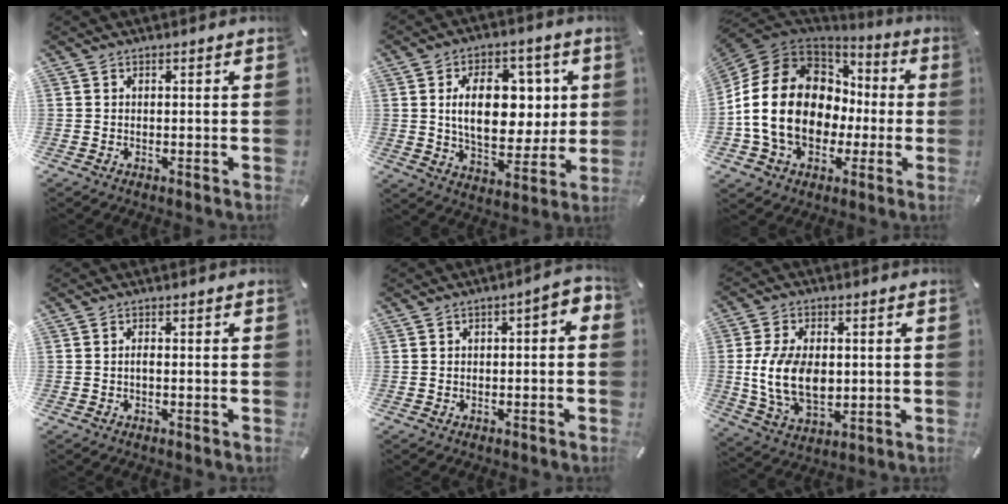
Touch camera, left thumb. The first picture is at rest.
{"total": 16.5, "force": [3.2, 10.6, 12.2], "torque": [-0.191, 0.000, 0.055]}
{"total": 18.8, "force": [-2.2, 14.8, 11.4], "torque": [-0.257, 0.013, -0.036]}
{"total": 1.0, "force": [-0.2, 0.3, 1.0], "torque": [-0.021, 0.000, -0.004]}
{"total": 3.9, "force": [-1.3, 1.9, 3.1], "torque": [-0.048, 0.015, -0.028]}
{"total": 14.0, "force": [0.2, 9.3, 10.5], "torque": [-0.221, -0.002, 0.003]}